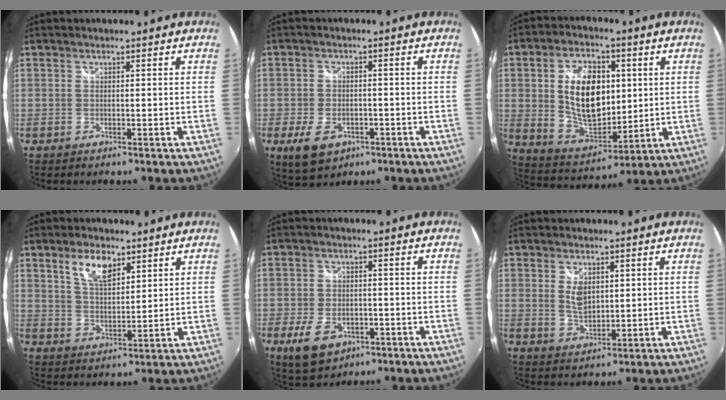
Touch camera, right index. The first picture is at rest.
{"total": 8.0, "force": [-4.0, 4.9, 4.9], "torque": [-0.112, -0.017, -0.065]}
{"total": 15.4, "force": [2.5, 8.9, 12.4], "torque": [-0.225, 0.011, 0.061]}
{"total": 7.3, "force": [4.2, 3.3, 5.0], "torque": [-0.091, 0.009, 0.079]}
{"total": 9.0, "force": [-4.4, 5.6, 5.5], "torque": [-0.128, -0.015, -0.071]}
{"total": 4.8, "force": [1.3, 2.9, 3.6], "torque": [-0.063, -0.002, 0.026]}